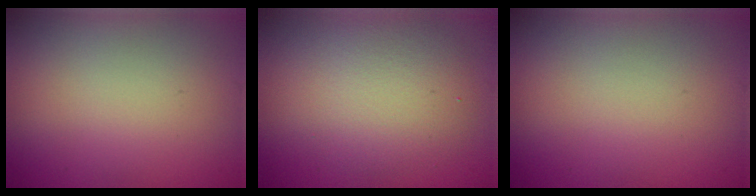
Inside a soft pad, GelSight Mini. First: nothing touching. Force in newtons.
{"total": 4.9, "press": 4.8, "slide": 0.8}
{"total": 0.0}